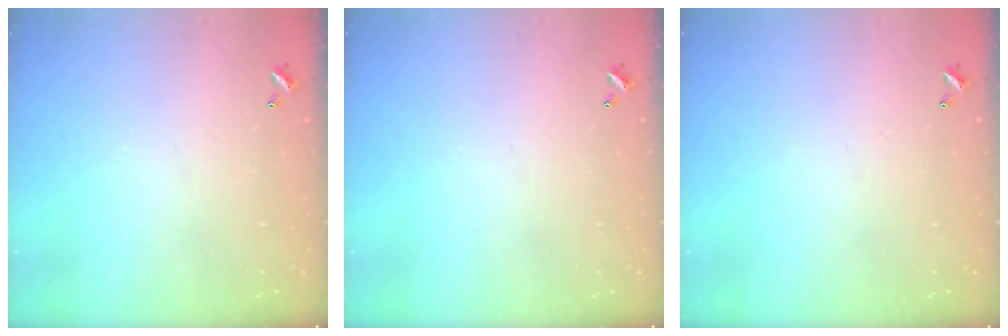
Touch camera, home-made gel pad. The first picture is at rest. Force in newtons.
{"total": 0.0}
{"total": 0.0}